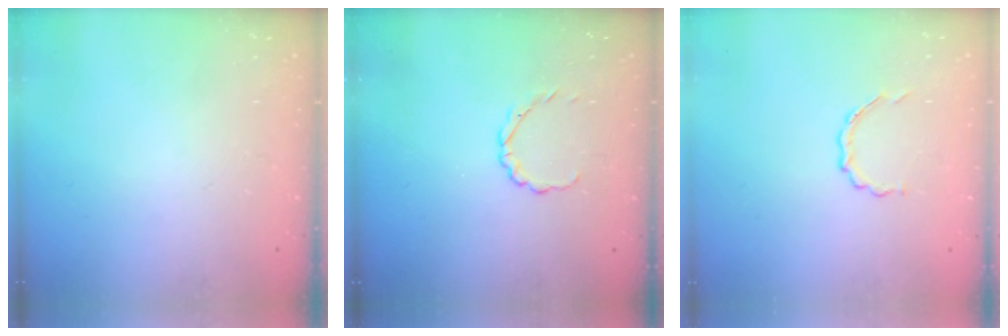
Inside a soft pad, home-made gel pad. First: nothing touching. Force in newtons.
{"total": 2.4, "press": 2.2, "slide": 0.9}
{"total": 3.3, "press": 3.1, "slide": 1.0}